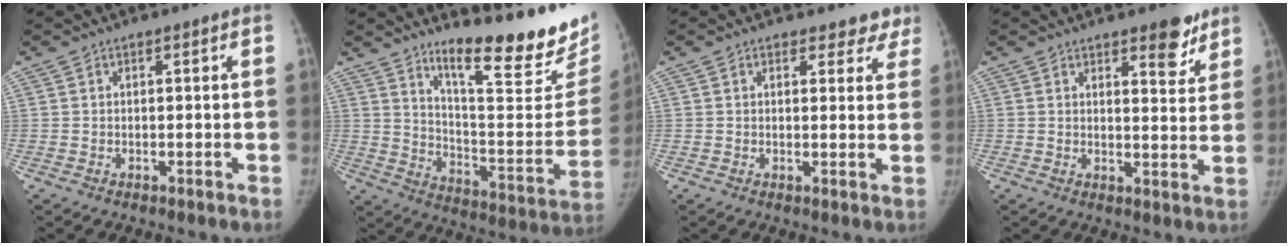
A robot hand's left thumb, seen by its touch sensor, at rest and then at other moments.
{"total": 23.3, "force": [17.9, 5.0, 14.1], "torque": [-0.166, -0.136, 0.260]}
{"total": 5.1, "force": [4.1, 2.8, 1.0], "torque": [0.032, -0.015, 0.039]}
{"total": 6.6, "force": [4.6, 2.4, 4.0], "torque": [-0.026, -0.031, 0.059]}